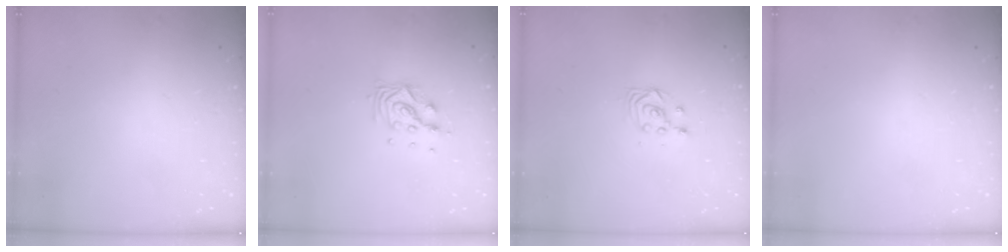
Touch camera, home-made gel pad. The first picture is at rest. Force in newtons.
{"total": 8.8, "press": 8.7, "slide": 0.9}
{"total": 3.4, "press": 3.4, "slide": 0.1}
{"total": 0.0}